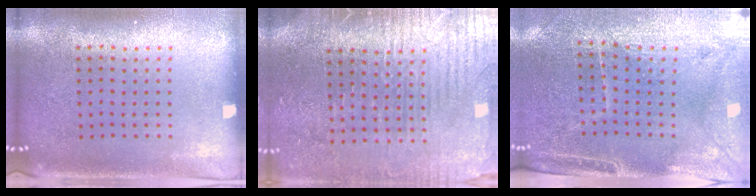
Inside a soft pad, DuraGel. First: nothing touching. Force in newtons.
{"total": 3.7, "press": 3.4, "slide": 1.4}
{"total": 3.2, "press": 2.9, "slide": 1.2}